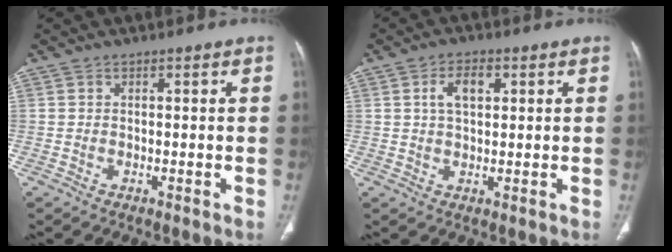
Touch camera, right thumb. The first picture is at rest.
{"total": 5.0, "force": [1.6, 2.7, 3.9], "torque": [-0.068, 0.004, 0.027]}